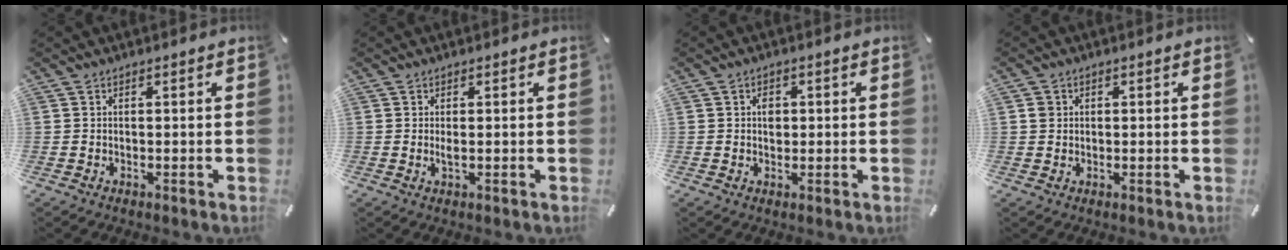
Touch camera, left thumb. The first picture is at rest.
{"total": 1.5, "force": [0.1, 0.2, 1.5], "torque": [-0.029, -0.005, 0.001]}
{"total": 2.5, "force": [0.2, 2.0, 1.5], "torque": [-0.016, -0.001, 0.000]}
{"total": 1.7, "force": [0.3, 1.6, 0.4], "torque": [-0.001, 0.002, 0.001]}